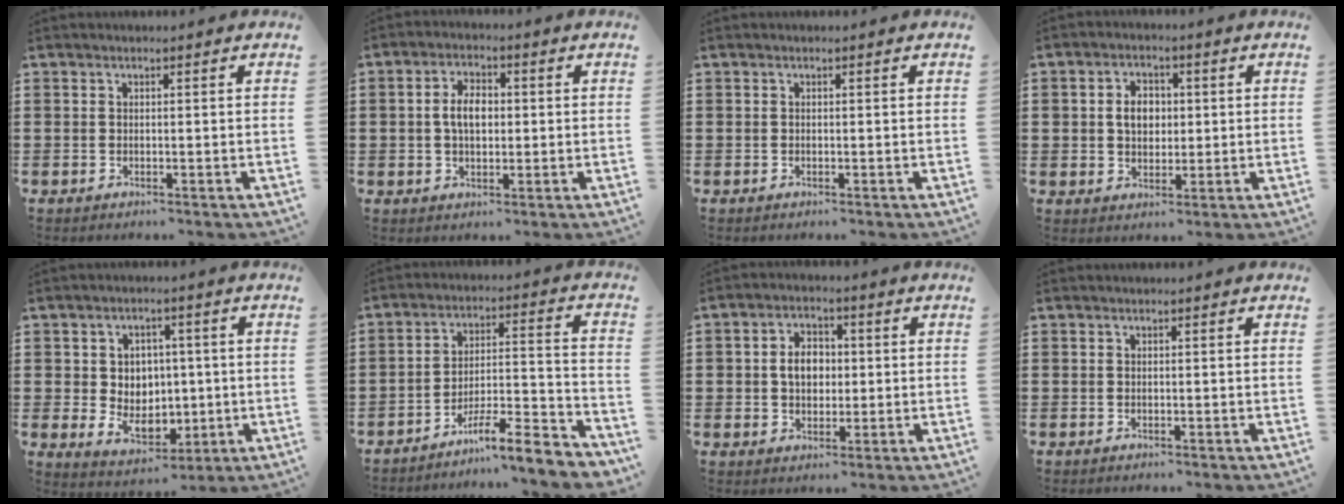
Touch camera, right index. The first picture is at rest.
{"total": 4.6, "force": [0.2, 2.6, 3.8], "torque": [-0.069, 0.007, 0.000]}
{"total": 0.0}
{"total": 4.3, "force": [0.4, 3.3, 2.8], "torque": [-0.056, 0.010, 0.003]}
{"total": 5.8, "force": [0.3, 5.4, 2.2], "torque": [-0.039, 0.004, 0.005]}
{"total": 8.2, "force": [-7.1, 0.5, 4.0], "torque": [-0.057, 0.008, -0.136]}
{"total": 4.7, "force": [0.1, 3.5, 3.0], "torque": [-0.060, 0.011, -0.003]}
{"total": 0.0}